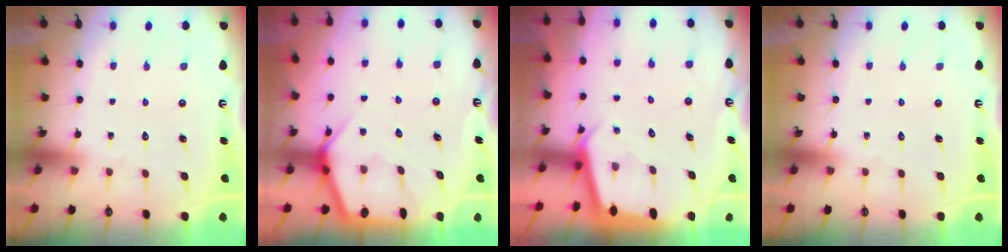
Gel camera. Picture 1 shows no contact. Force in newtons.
{"total": 5.1, "press": 5.1, "slide": 0.5}
{"total": 2.1, "press": 2.1, "slide": 0.1}
{"total": 0.0}